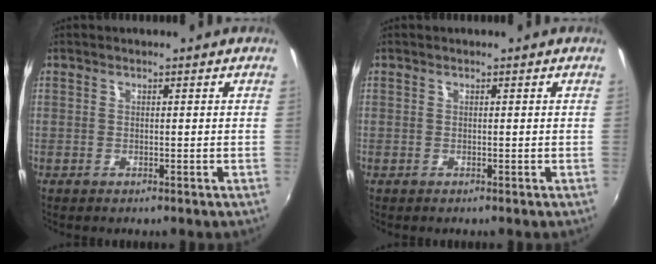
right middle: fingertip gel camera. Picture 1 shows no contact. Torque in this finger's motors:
{"motor_torque": [0.00, 0.00, 0.00, 0.00]}